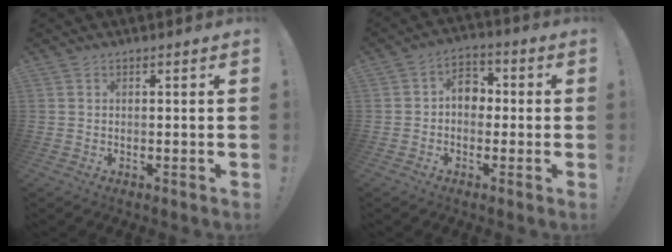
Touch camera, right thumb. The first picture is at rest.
{"total": 7.3, "force": [-0.1, 5.6, 4.7], "torque": [-0.073, 0.016, 0.001]}